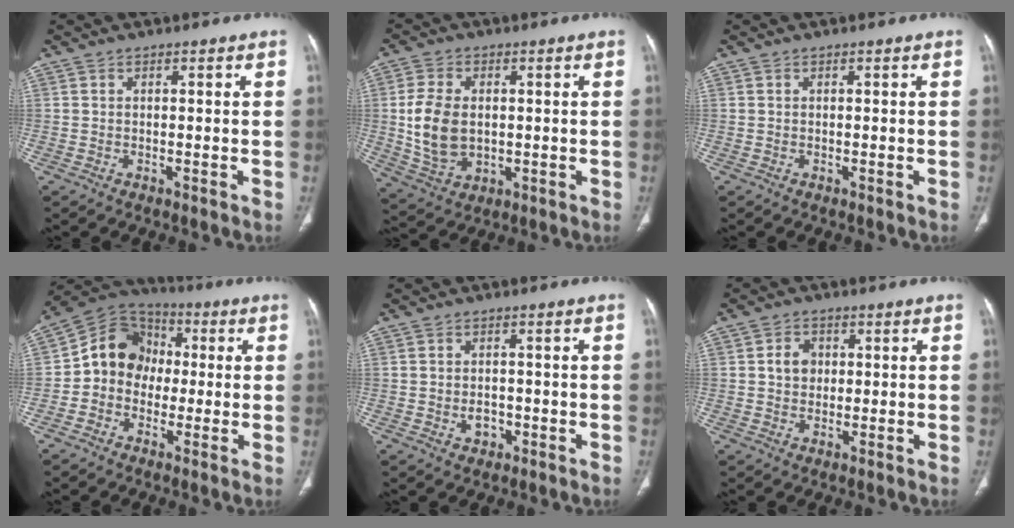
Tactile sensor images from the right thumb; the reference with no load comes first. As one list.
[{"total": 10.8, "force": [0.3, 7.2, 8.0], "torque": [-0.155, -0.005, 0.017]}, {"total": 0.0}, {"total": 12.0, "force": [-0.5, 10.4, 6.0], "torque": [-0.071, 0.034, -0.026]}, {"total": 3.0, "force": [-0.8, 2.4, 1.6], "torque": [-0.016, 0.006, -0.008]}, {"total": 4.1, "force": [0.6, 3.4, 2.1], "torque": [-0.018, 0.005, 0.008]}]